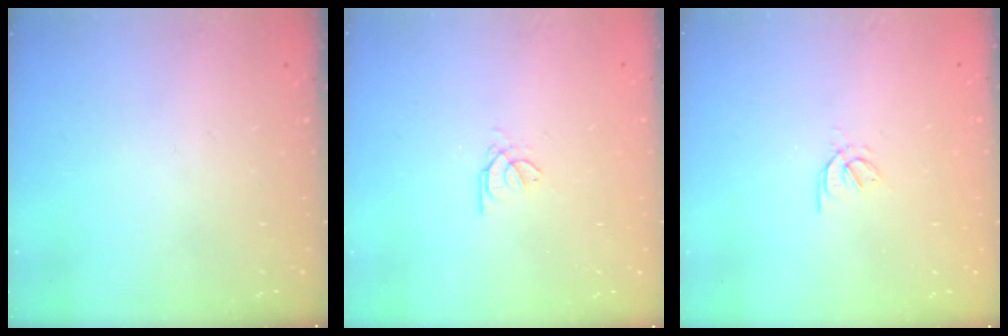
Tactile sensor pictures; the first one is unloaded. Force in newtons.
{"total": 0.7, "press": 0.6, "slide": 0.4}
{"total": 2.4, "press": 2.4, "slide": 0.5}